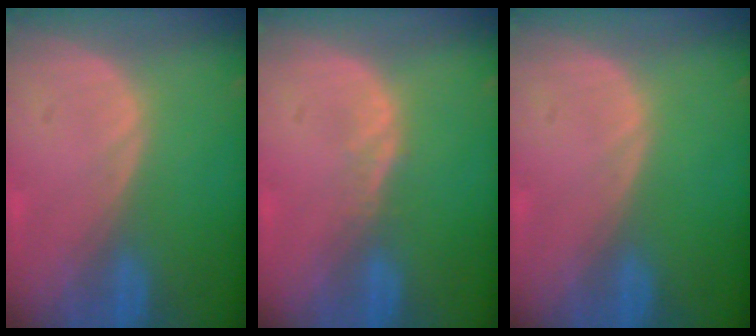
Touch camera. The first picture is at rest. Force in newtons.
{"total": 1.1, "press": 1.1, "slide": 0.1}
{"total": 0.0}